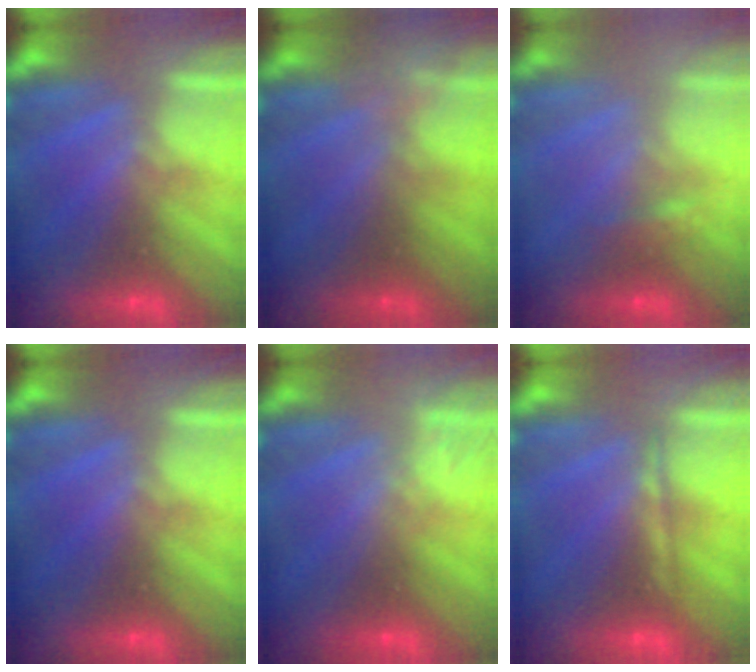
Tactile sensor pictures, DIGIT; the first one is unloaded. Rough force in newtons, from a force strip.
{"total": 2.3}
{"total": 2.2}
{"total": 0.0}
{"total": 1.6}
{"total": 1.5}